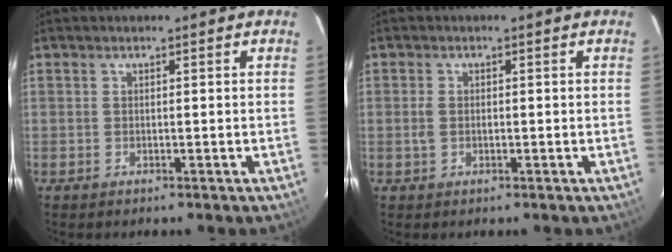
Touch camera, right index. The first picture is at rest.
{"total": 1.9, "force": [-0.2, 1.3, 1.4], "torque": [-0.031, 0.000, -0.002]}